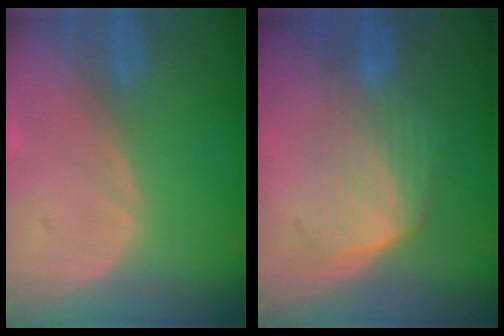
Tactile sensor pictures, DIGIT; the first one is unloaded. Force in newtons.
{"total": 7.2, "press": 6.5, "slide": 3.0}